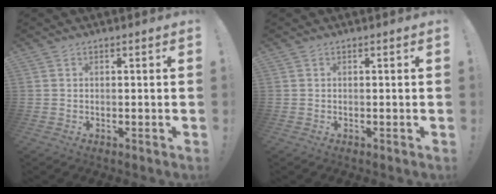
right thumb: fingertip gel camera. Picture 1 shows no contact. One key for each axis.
{"total": 0.0}